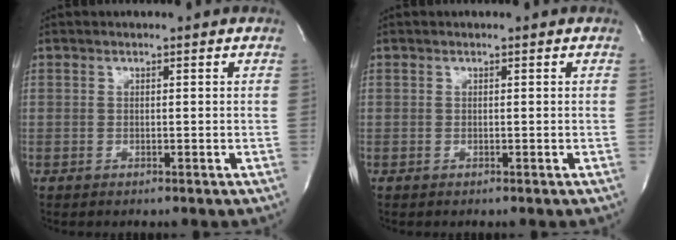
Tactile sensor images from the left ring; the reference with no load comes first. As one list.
[{"total": 0.0}]